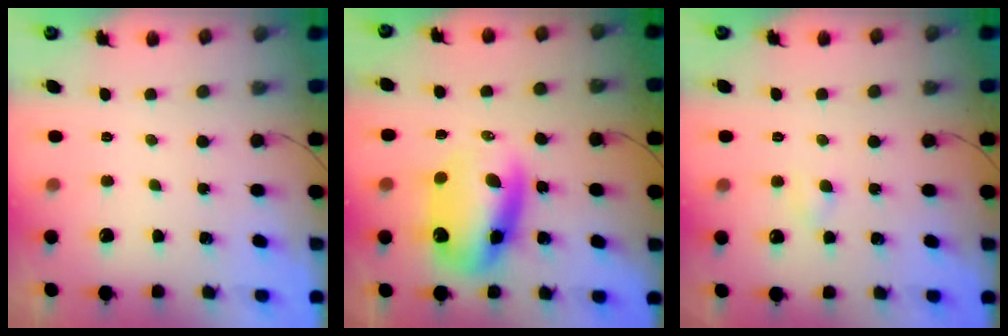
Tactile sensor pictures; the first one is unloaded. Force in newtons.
{"total": 13.1, "press": 12.7, "slide": 3.2}
{"total": 3.0, "press": 2.8, "slide": 1.0}